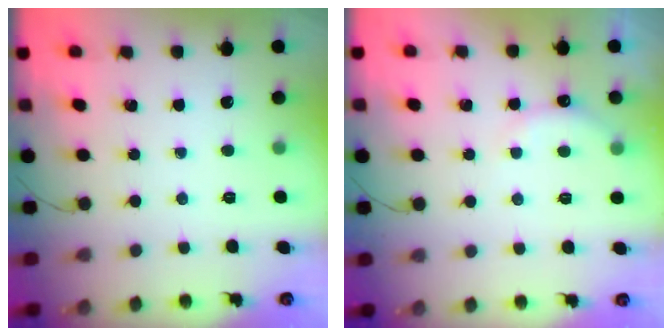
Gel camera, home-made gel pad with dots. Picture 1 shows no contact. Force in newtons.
{"total": 7.2, "press": 7.2, "slide": 1.0}